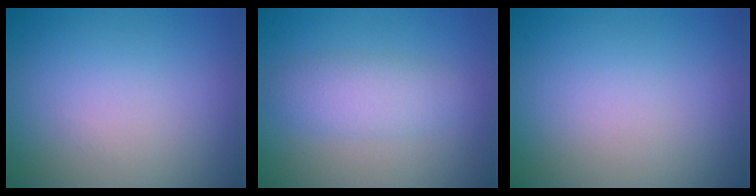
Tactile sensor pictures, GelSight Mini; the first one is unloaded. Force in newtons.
{"total": 2.9, "press": 2.9, "slide": 0.1}
{"total": 0.0}